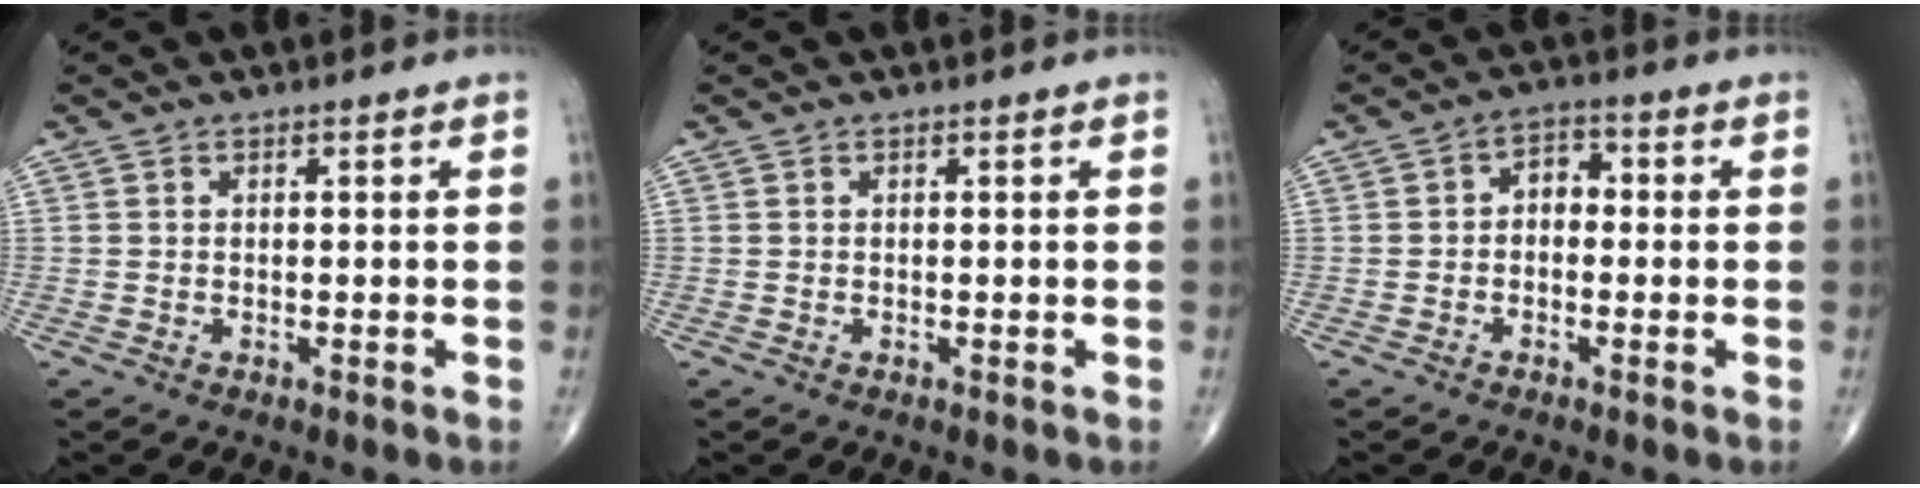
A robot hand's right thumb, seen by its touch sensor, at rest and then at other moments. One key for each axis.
{"total": 0.0}
{"total": 3.8, "fx": -0.4, "fy": 2.7, "fz": 2.6, "tx": -0.019, "ty": 0.015, "tz": -0.022}